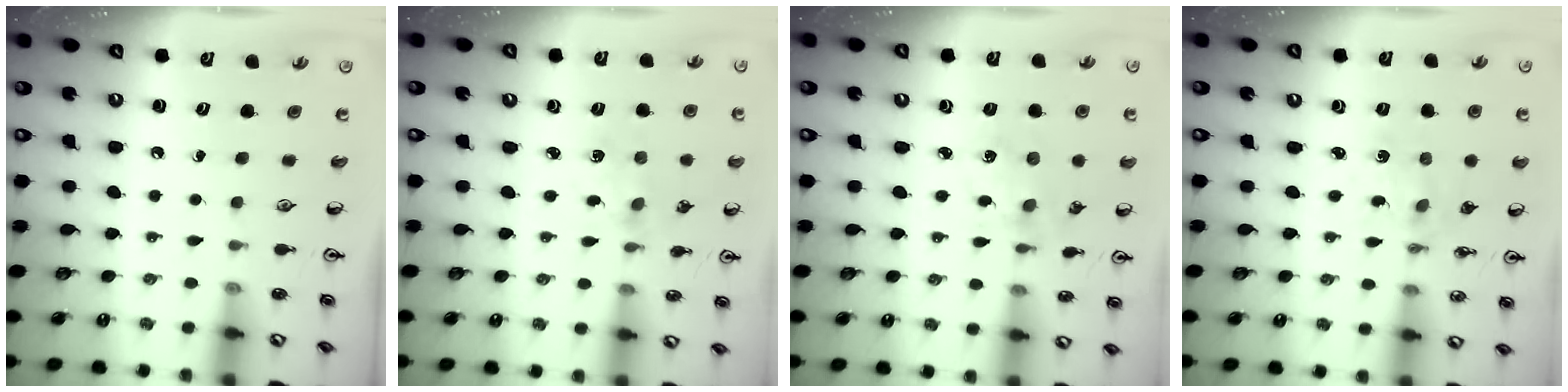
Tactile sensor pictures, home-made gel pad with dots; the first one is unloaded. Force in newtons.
{"total": 1.5, "press": 1.4, "slide": 0.4}
{"total": 1.6, "press": 1.6, "slide": 0.2}
{"total": 1.2, "press": 1.1, "slide": 0.3}